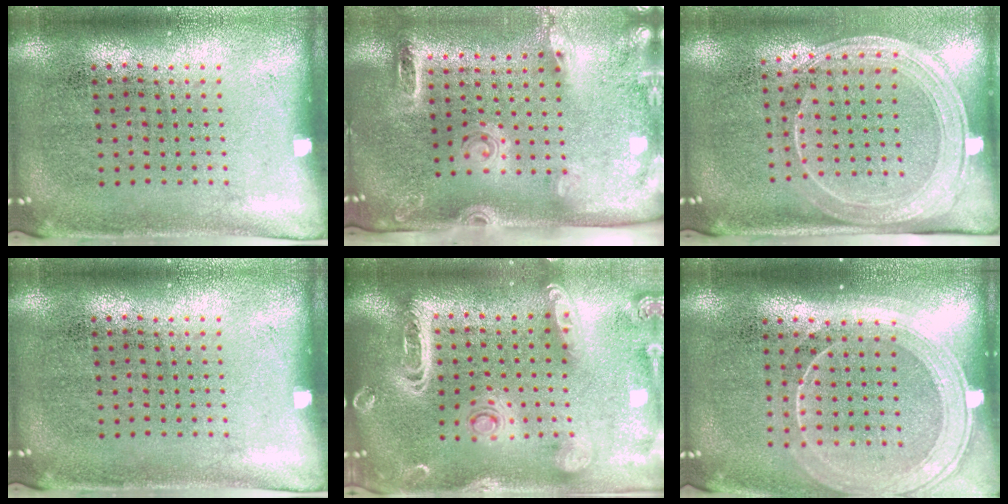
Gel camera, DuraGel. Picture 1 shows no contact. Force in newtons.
{"total": 2.7, "press": 1.9, "slide": 1.9}
{"total": 2.1, "press": 1.8, "slide": 1.1}
{"total": 0.0}
{"total": 2.9, "press": 2.5, "slide": 1.6}
{"total": 1.8, "press": 1.7, "slide": 0.8}